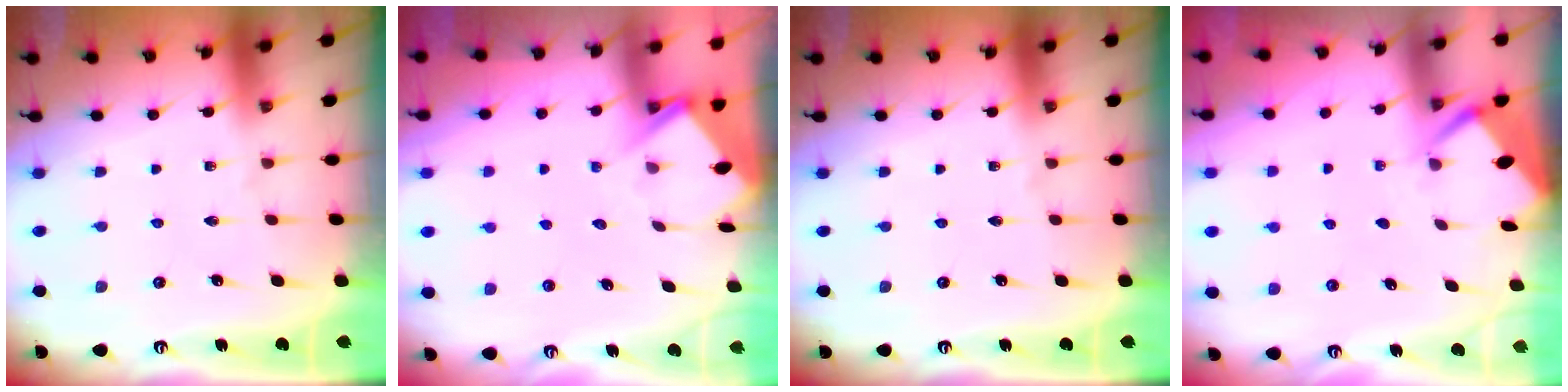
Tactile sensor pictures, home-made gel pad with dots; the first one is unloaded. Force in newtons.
{"total": 4.0, "press": 4.0, "slide": 0.4}
{"total": 0.0}
{"total": 2.6, "press": 2.6, "slide": 0.3}